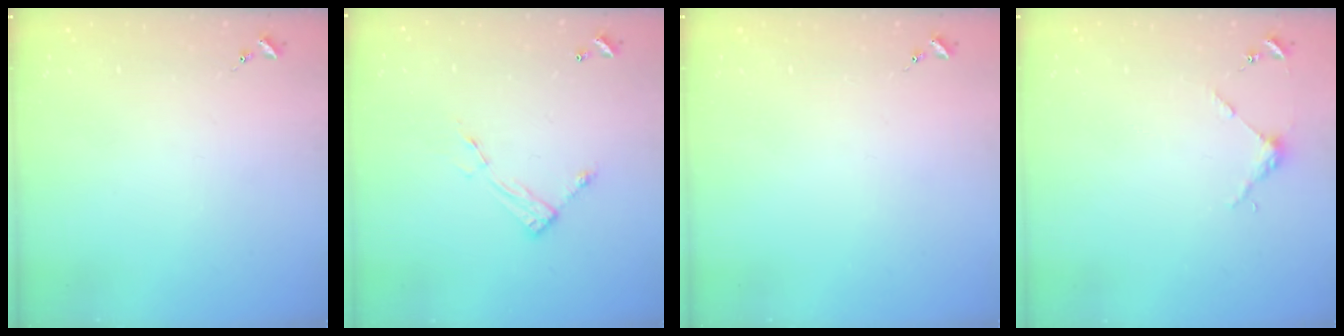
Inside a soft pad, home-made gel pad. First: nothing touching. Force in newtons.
{"total": 7.5, "press": 7.5, "slide": 0.3}
{"total": 0.0}
{"total": 3.7, "press": 3.7, "slide": 0.3}